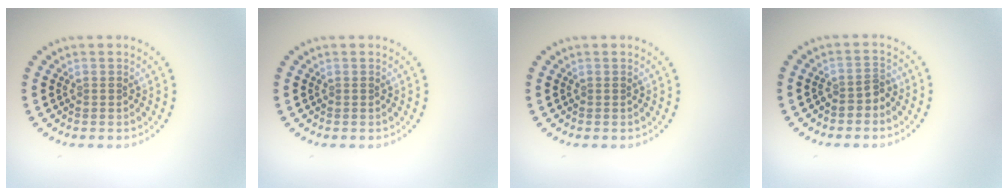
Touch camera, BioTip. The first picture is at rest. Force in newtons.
{"total": 0.0}
{"total": 0.0}
{"total": 1.4, "press": 1.0, "slide": 0.9}